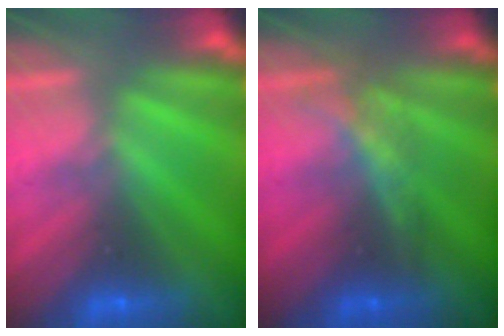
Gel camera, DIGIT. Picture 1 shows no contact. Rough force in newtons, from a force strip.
{"total": 1.7}